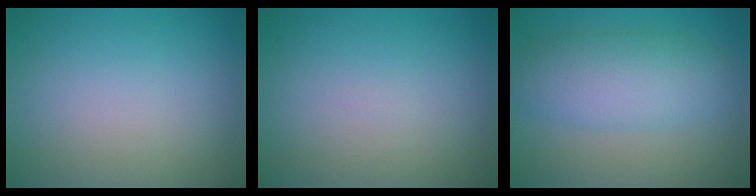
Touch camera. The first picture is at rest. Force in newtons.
{"total": 0.0}
{"total": 5.6, "press": 5.6, "slide": 0.2}